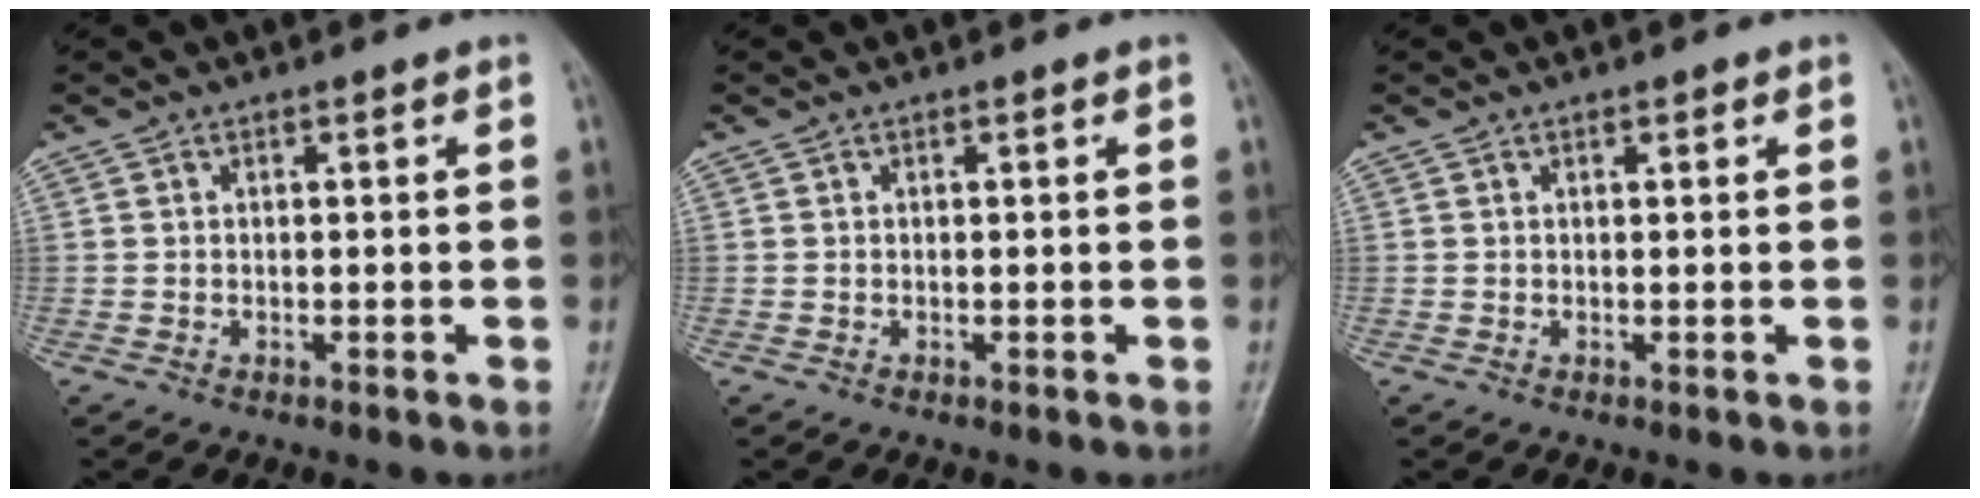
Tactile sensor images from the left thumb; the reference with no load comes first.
{"total": 0.0}
{"total": 0.8, "force": [0.5, 0.4, 0.5], "torque": [-0.006, -0.002, 0.006]}